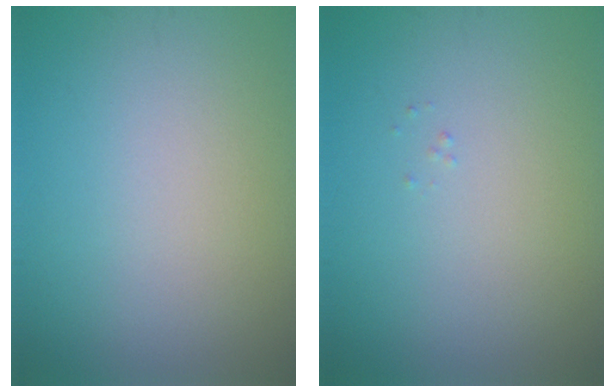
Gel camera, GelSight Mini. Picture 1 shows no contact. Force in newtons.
{"total": 0.0}